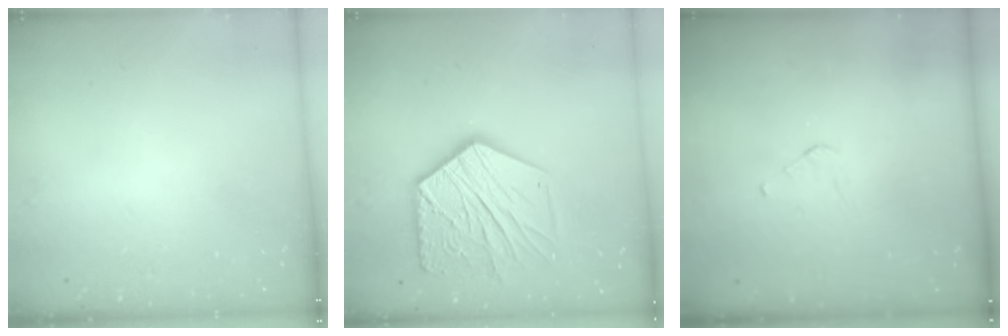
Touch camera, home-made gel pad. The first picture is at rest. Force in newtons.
{"total": 18.2, "press": 18.2, "slide": 1.5}
{"total": 3.0, "press": 3.0, "slide": 0.2}